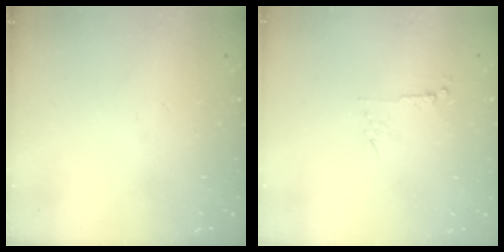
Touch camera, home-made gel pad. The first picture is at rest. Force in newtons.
{"total": 5.0, "press": 4.9, "slide": 0.4}